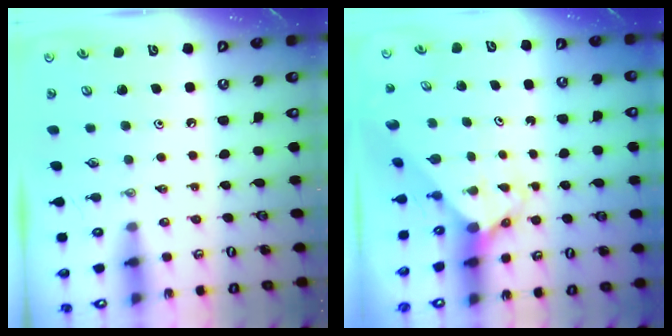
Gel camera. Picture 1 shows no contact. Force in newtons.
{"total": 3.5, "press": 3.4, "slide": 0.3}